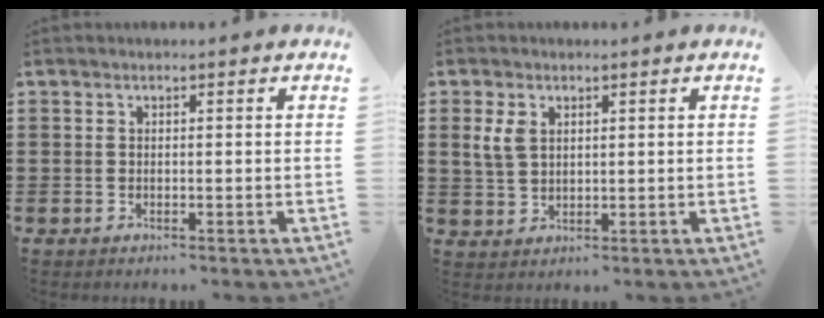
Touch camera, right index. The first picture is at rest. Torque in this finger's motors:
{"motor_torque": [0.19, 0.06, 0.32, 0.07]}